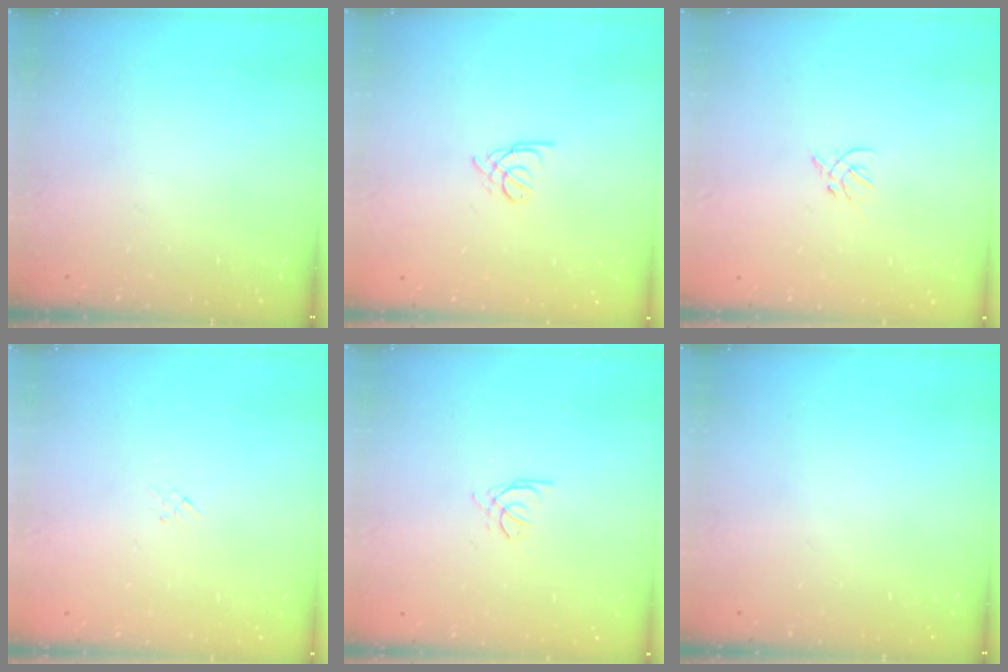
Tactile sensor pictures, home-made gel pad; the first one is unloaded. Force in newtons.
{"total": 1.8, "press": 1.7, "slide": 0.5}
{"total": 3.2, "press": 3.1, "slide": 0.7}
{"total": 1.3, "press": 1.3, "slide": 0.4}
{"total": 1.2, "press": 1.1, "slide": 0.4}
{"total": 0.0}